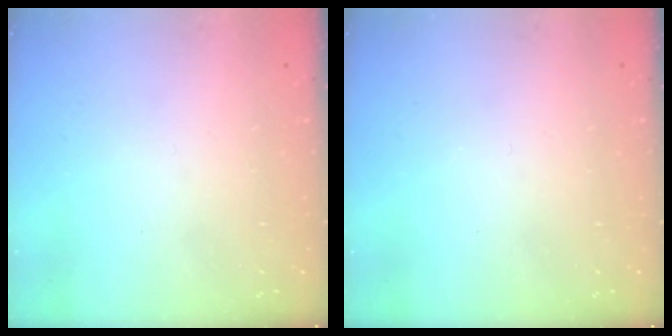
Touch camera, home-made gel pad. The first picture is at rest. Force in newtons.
{"total": 0.0}